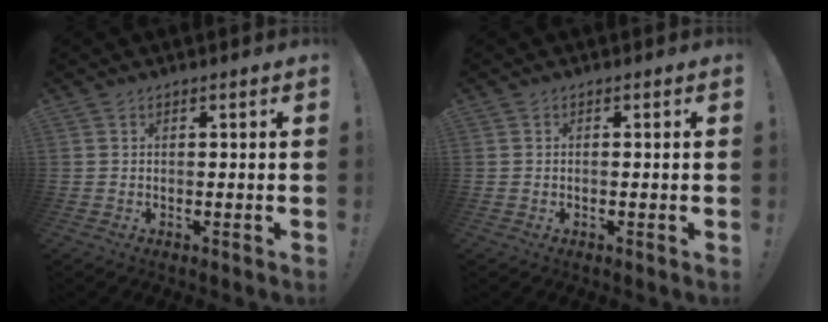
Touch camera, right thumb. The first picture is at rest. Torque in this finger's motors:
{"motor_torque": [-0.18, -0.43, -0.04, 0.24, 0.09]}